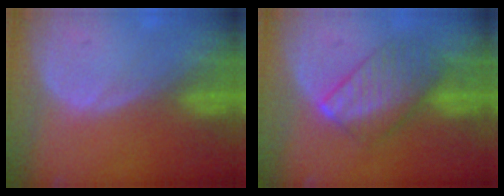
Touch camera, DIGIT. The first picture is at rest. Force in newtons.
{"total": 7.1, "press": 7.1, "slide": 0.3}